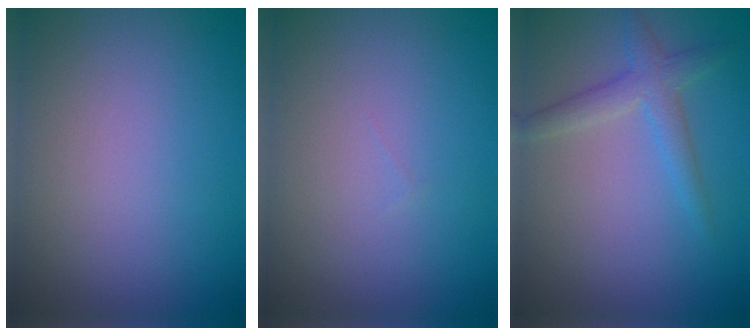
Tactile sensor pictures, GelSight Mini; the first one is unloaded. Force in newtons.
{"total": 0.0}
{"total": 2.6, "press": 2.6, "slide": 0.1}